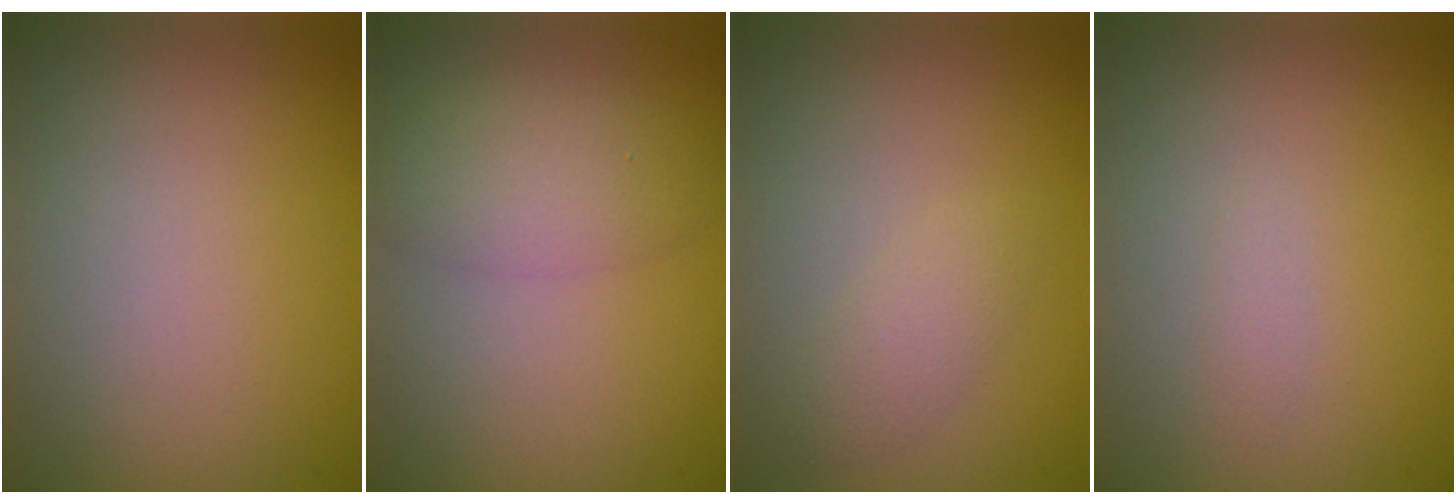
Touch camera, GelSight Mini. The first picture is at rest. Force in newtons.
{"total": 4.0, "press": 4.0, "slide": 0.2}
{"total": 1.8, "press": 1.8, "slide": 0.1}
{"total": 0.6, "press": 0.6, "slide": 0.0}